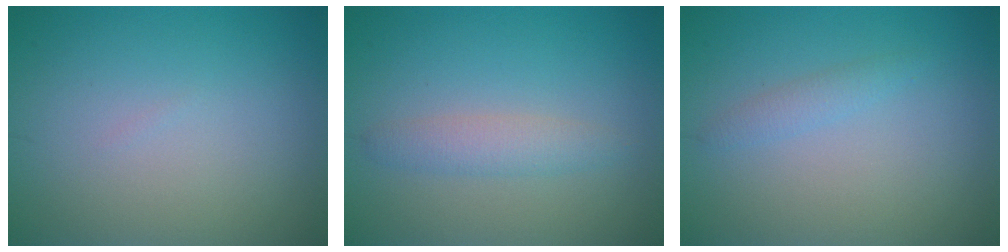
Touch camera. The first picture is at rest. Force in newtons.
{"total": 2.0, "press": 2.0, "slide": 0.1}
{"total": 1.2, "press": 1.2, "slide": 0.0}